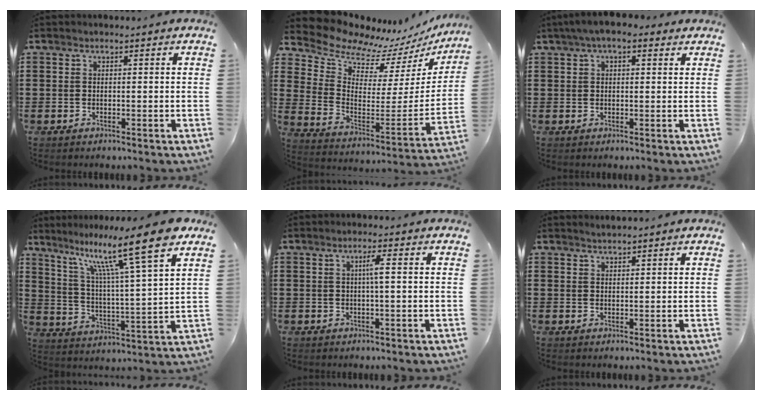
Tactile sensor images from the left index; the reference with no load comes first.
{"total": 8.9, "force": [8.3, 2.5, 2.0], "torque": [-0.081, -0.072, 0.141]}
{"total": 3.4, "force": [1.9, 1.4, 2.4], "torque": [-0.052, 0.008, 0.033]}
{"total": 14.3, "force": [10.0, 0.6, 10.2], "torque": [-0.206, -0.044, 0.158]}
{"total": 2.5, "force": [0.2, 0.0, 2.4], "torque": [-0.048, 0.001, 0.001]}
{"total": 1.1, "force": [1.1, 0.0, 0.2], "torque": [-0.005, 0.000, 0.021]}